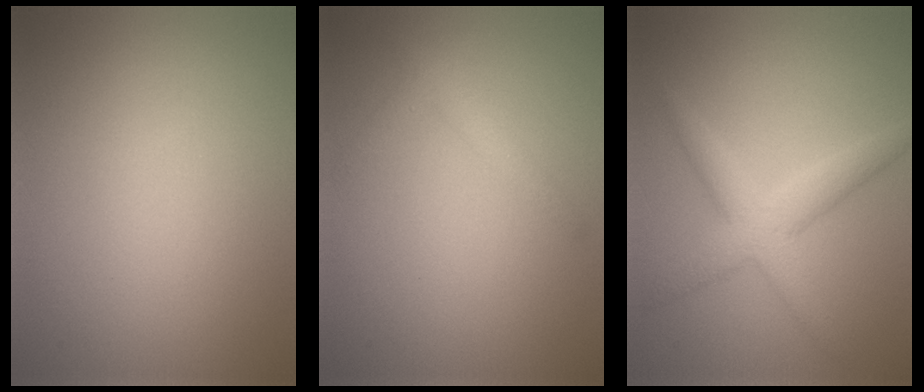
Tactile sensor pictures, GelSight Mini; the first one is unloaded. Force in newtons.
{"total": 1.9, "press": 1.9, "slide": 0.0}
{"total": 3.8, "press": 3.8, "slide": 0.1}